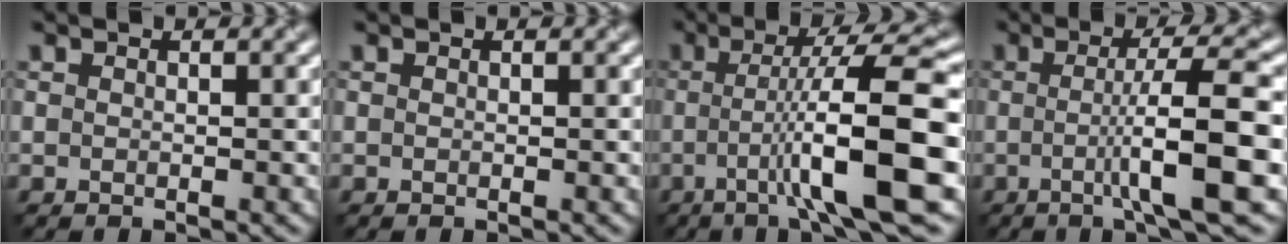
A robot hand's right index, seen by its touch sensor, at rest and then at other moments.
{"total": 0.0}
{"total": 10.1, "force": [-2.2, 1.6, 9.8], "torque": [-0.131, 0.012, -0.032]}
{"total": 7.3, "force": [-1.4, 1.0, 7.1], "torque": [-0.106, 0.009, -0.015]}